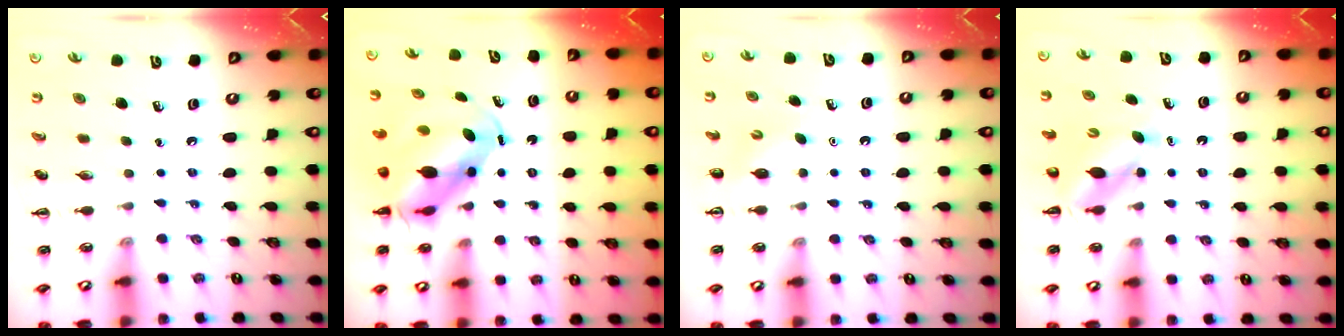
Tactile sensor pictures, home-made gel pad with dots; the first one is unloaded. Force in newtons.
{"total": 7.8, "press": 7.6, "slide": 2.1}
{"total": 2.7, "press": 2.6, "slide": 0.7}
{"total": 5.2, "press": 5.1, "slide": 0.7}